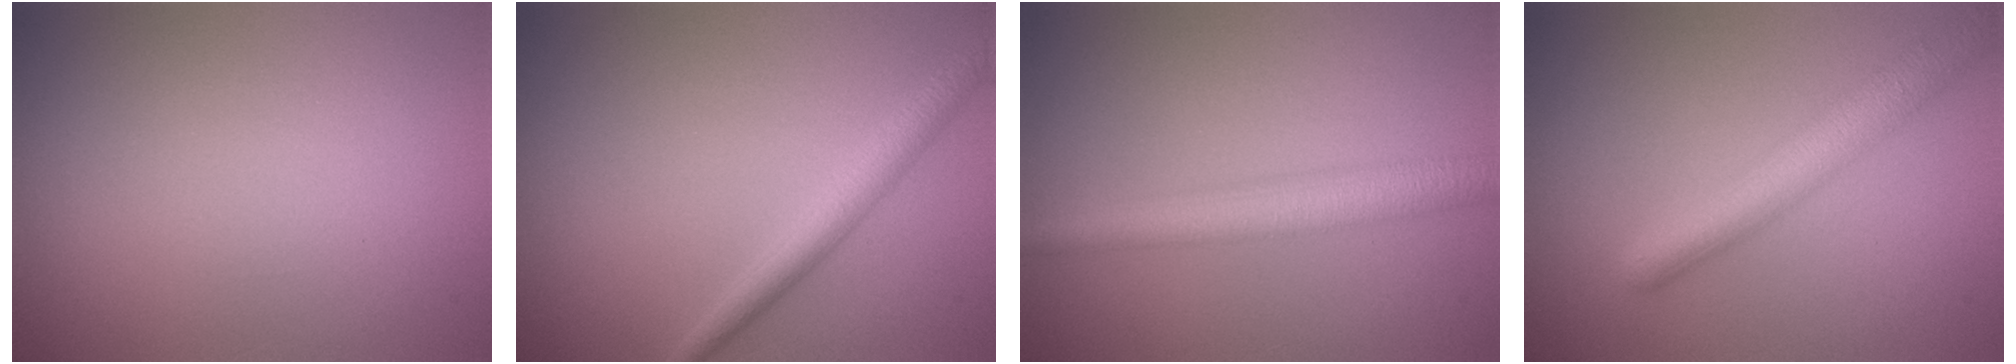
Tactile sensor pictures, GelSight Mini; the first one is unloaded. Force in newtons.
{"total": 2.6, "press": 2.6, "slide": 0.1}
{"total": 4.6, "press": 4.5, "slide": 0.2}
{"total": 4.8, "press": 4.8, "slide": 0.1}